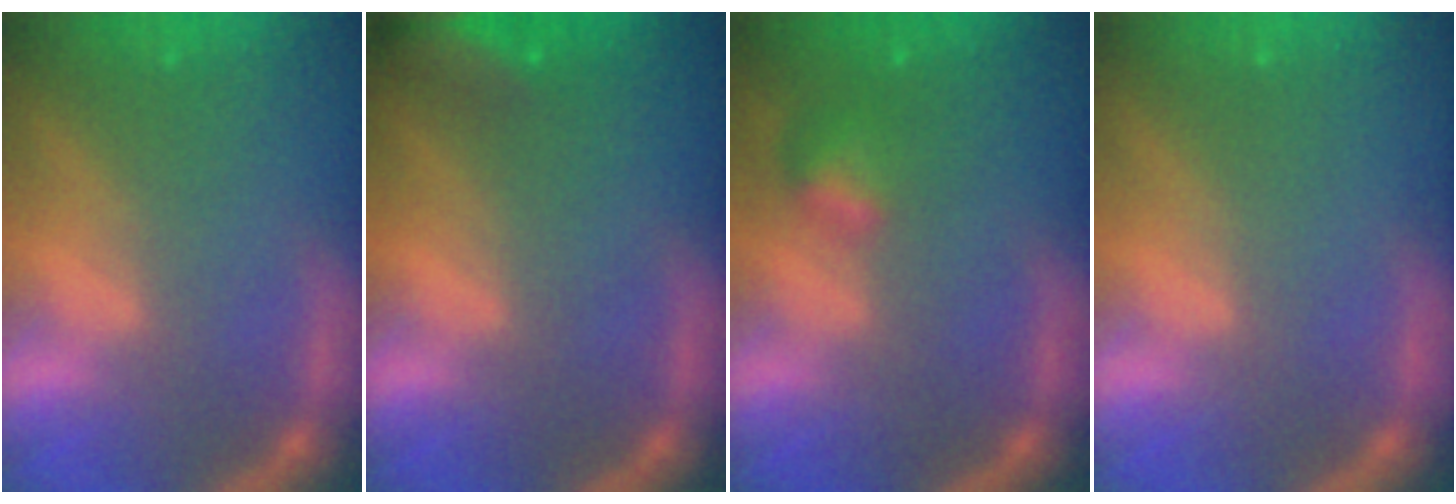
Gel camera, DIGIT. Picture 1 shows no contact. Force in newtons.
{"total": 6.0}
{"total": 1.9}
{"total": 0.0}